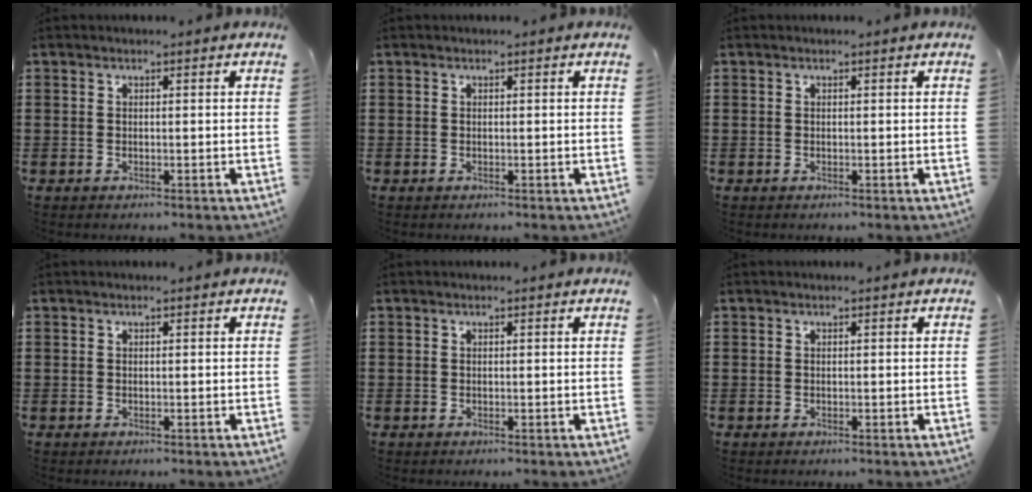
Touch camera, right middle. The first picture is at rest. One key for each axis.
{"total": 0.0}
{"total": 0.0}
{"total": 0.0}
{"total": 0.0}
{"total": 0.0}